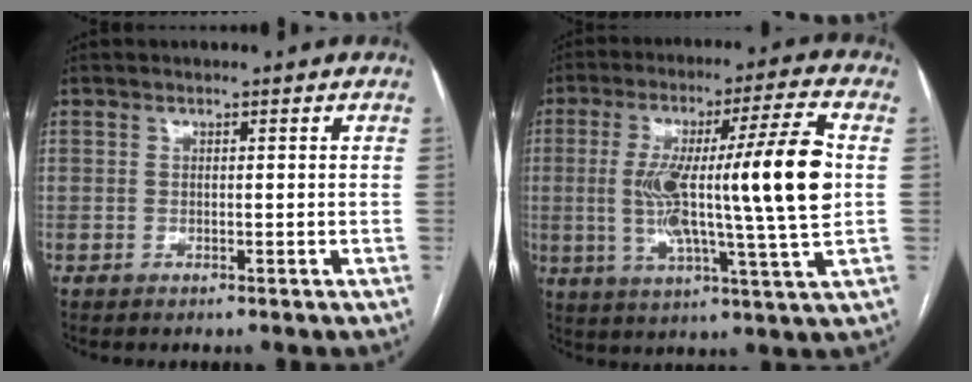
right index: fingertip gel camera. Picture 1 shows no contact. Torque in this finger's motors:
{"motor_torque": [2.07, -0.07, 1.05, 0.21]}